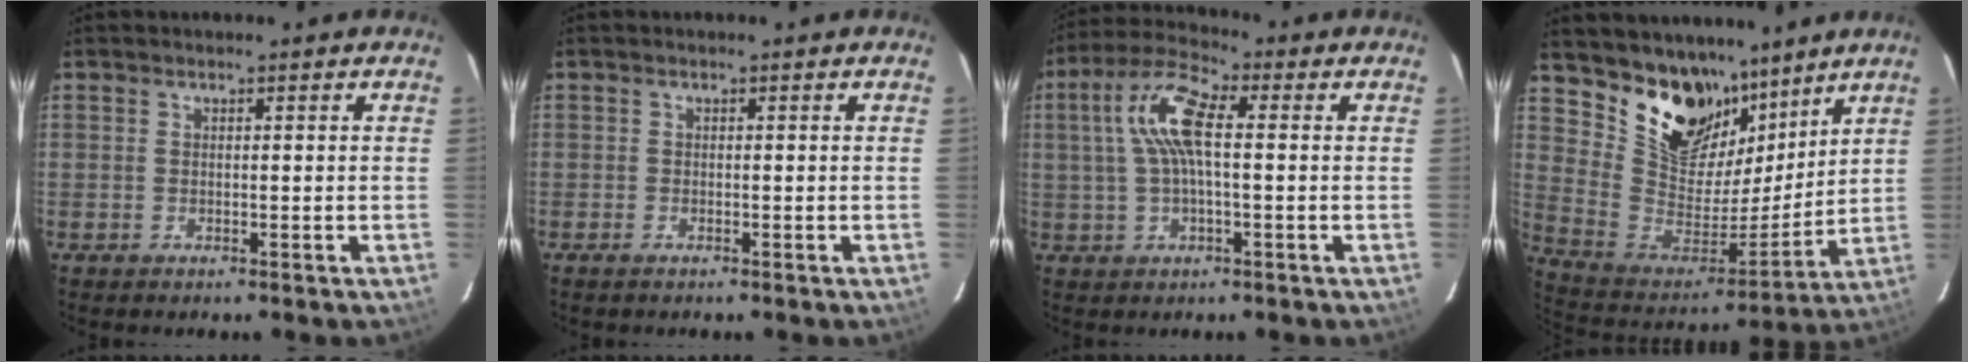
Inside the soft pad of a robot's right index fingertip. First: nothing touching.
{"total": 0.7, "force": [-0.6, 0.3, 0.3], "torque": [-0.008, -0.003, -0.013]}
{"total": 9.8, "force": [1.2, 3.1, 9.2], "torque": [-0.188, 0.021, 0.022]}
{"total": 18.0, "force": [12.8, 10.5, 7.0], "torque": [-0.163, -0.009, 0.246]}